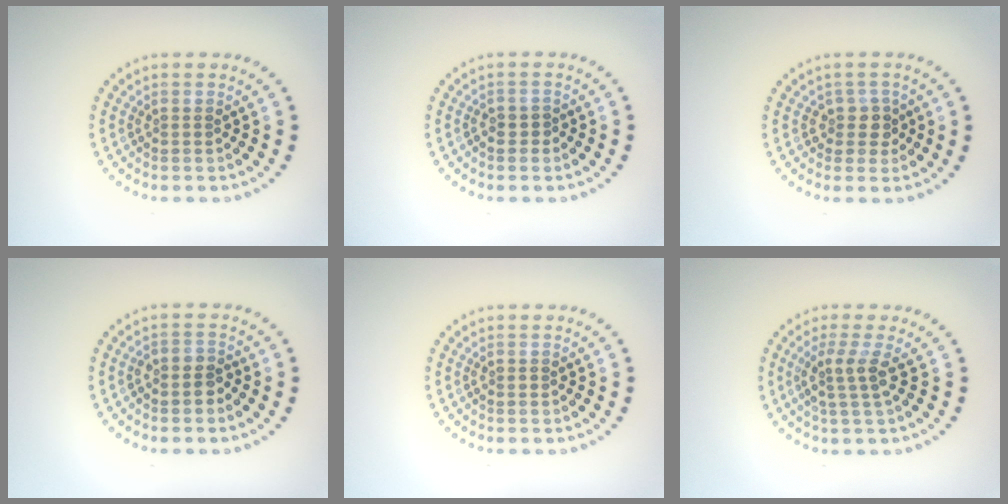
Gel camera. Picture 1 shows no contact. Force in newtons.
{"total": 0.9, "press": 0.7, "slide": 0.5}
{"total": 2.0, "press": 1.6, "slide": 1.2}
{"total": 1.9, "press": 1.7, "slide": 0.8}
{"total": 0.7, "press": 0.6, "slide": 0.1}
{"total": 2.5, "press": 2.0, "slide": 1.6}